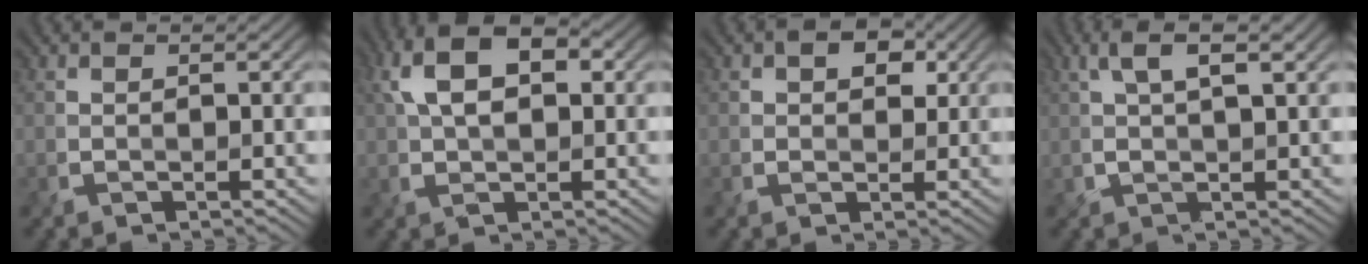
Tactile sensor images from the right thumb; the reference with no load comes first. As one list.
[{"total": 8.6, "force": [2.2, 4.8, 6.8], "torque": [-0.140, 0.016, 0.027]}, {"total": 3.6, "force": [1.4, 2.5, 2.2], "torque": [-0.031, 0.000, 0.014]}, {"total": 5.0, "force": [1.9, 1.1, 4.5], "torque": [-0.097, 0.010, 0.033]}]